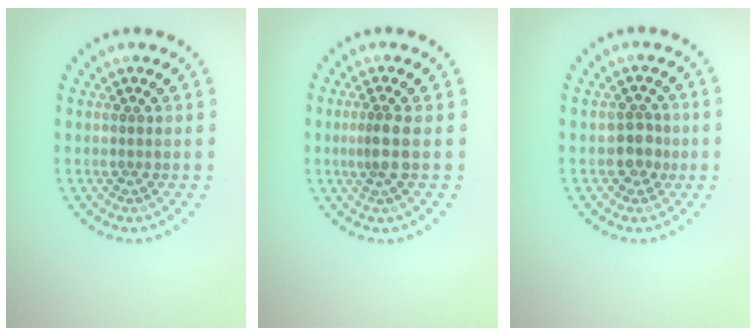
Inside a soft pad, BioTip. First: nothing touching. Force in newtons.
{"total": 1.9, "press": 1.5, "slide": 1.2}
{"total": 2.1, "press": 1.9, "slide": 0.9}